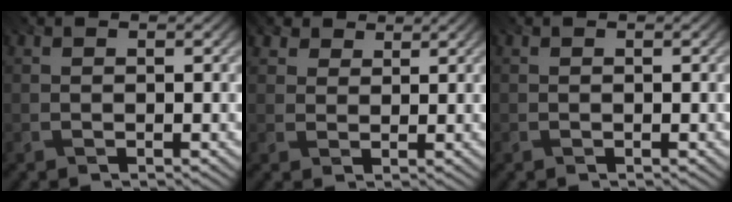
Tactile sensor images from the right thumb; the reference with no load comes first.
{"total": 3.2, "force": [2.3, 2.0, 0.9], "torque": [-0.025, -0.006, 0.049]}
{"total": 0.0}